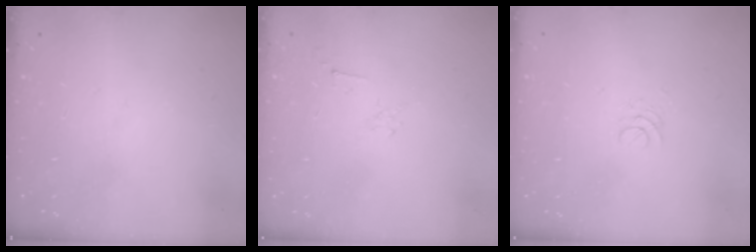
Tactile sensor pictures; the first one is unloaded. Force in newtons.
{"total": 2.9, "press": 2.8, "slide": 0.8}
{"total": 1.3, "press": 1.3, "slide": 0.1}